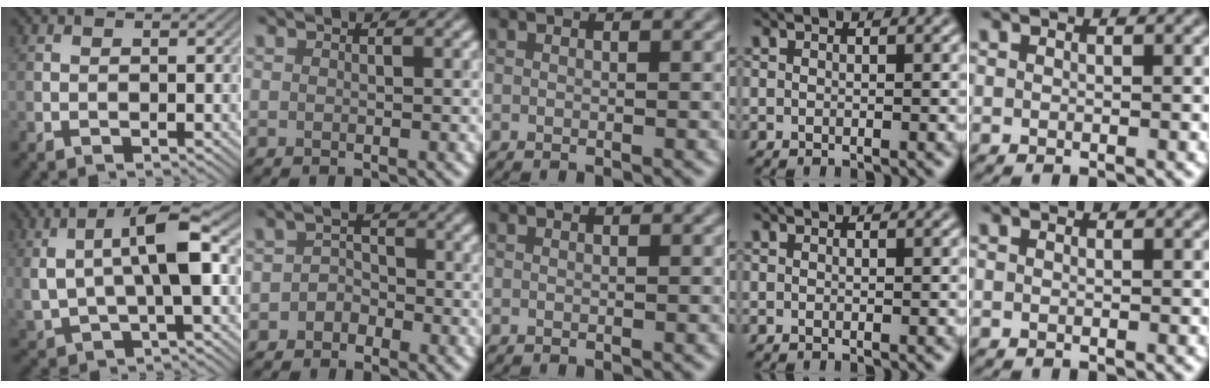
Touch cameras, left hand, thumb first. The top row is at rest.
{"thumb": {"total": 9.9, "force": [1.6, 3.9, 8.9], "torque": [-0.180, 0.003, 0.029]}, "index": {"total": 1.6, "force": [-1.3, 0.9, 0.4], "torque": [-0.004, 0.004, -0.024]}}